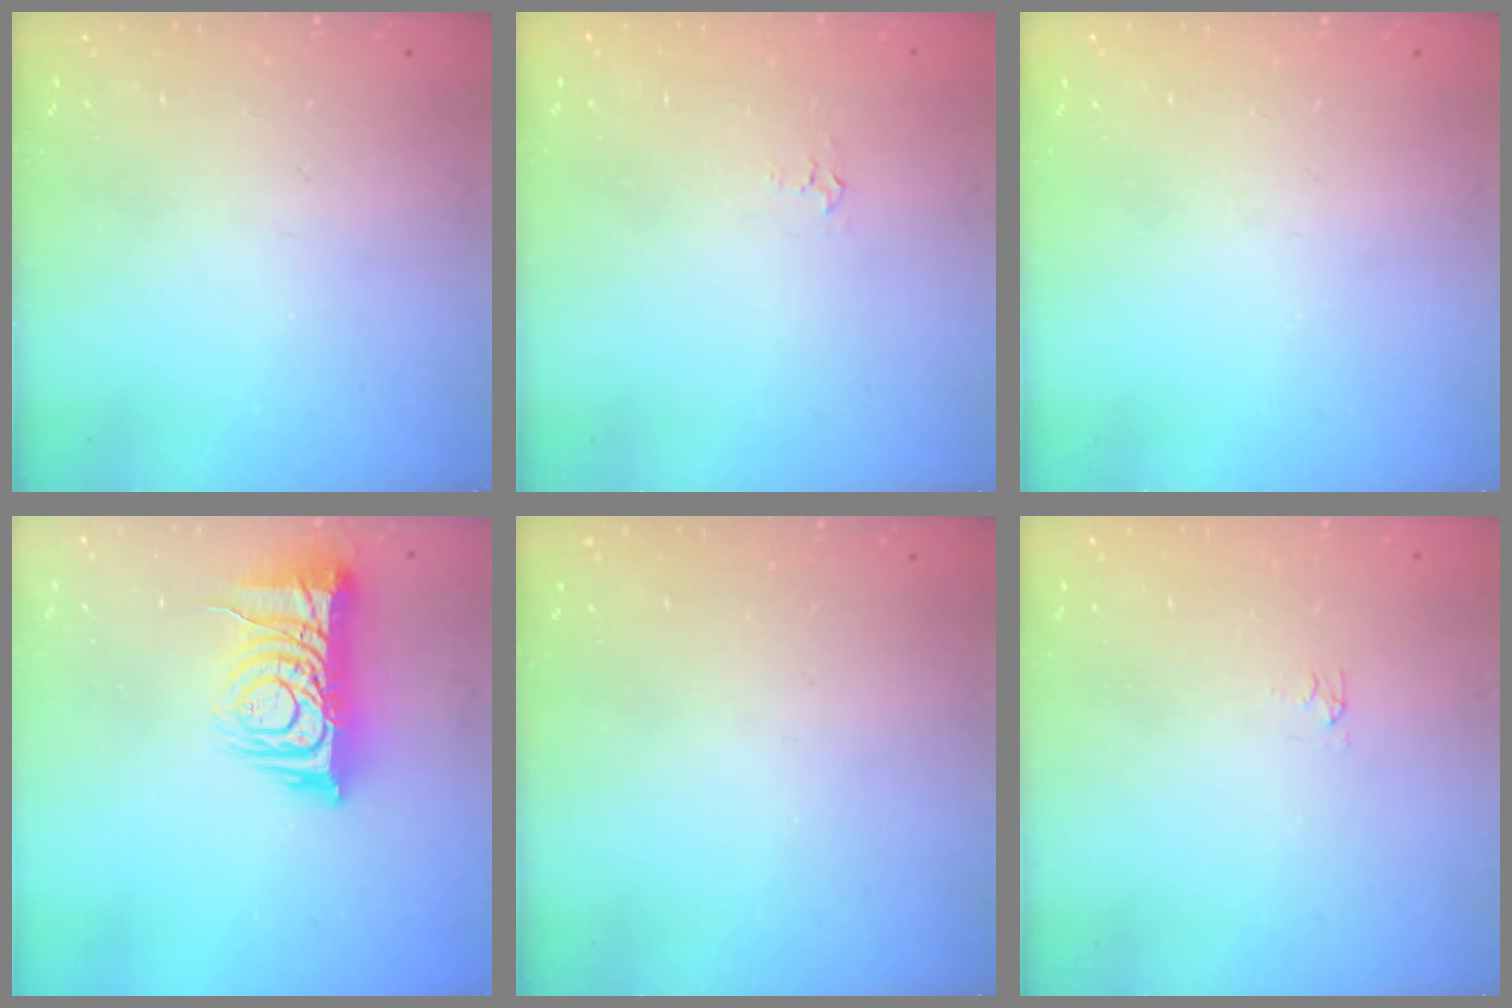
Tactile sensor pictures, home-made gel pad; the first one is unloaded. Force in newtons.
{"total": 3.2, "press": 3.1, "slide": 0.5}
{"total": 0.0}
{"total": 12.2, "press": 12.1, "slide": 1.3}
{"total": 0.0}
{"total": 2.9, "press": 2.9, "slide": 0.5}